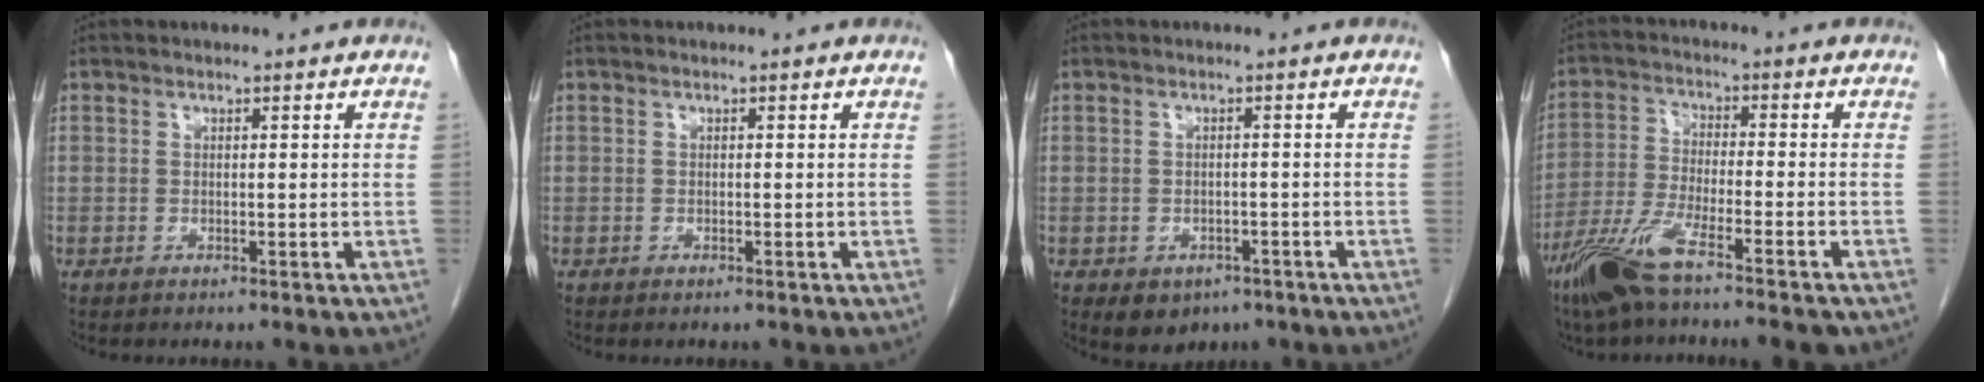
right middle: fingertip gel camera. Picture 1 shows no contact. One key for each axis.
{"total": 0.0}
{"total": 4.3, "fx": -2.6, "fy": 3.1, "fz": 1.6, "tx": -0.021, "ty": -0.001, "tz": -0.027}
{"total": 10.7, "fx": -7.7, "fy": 0.8, "fz": 7.4, "tx": -0.150, "ty": -0.024, "tz": -0.142}